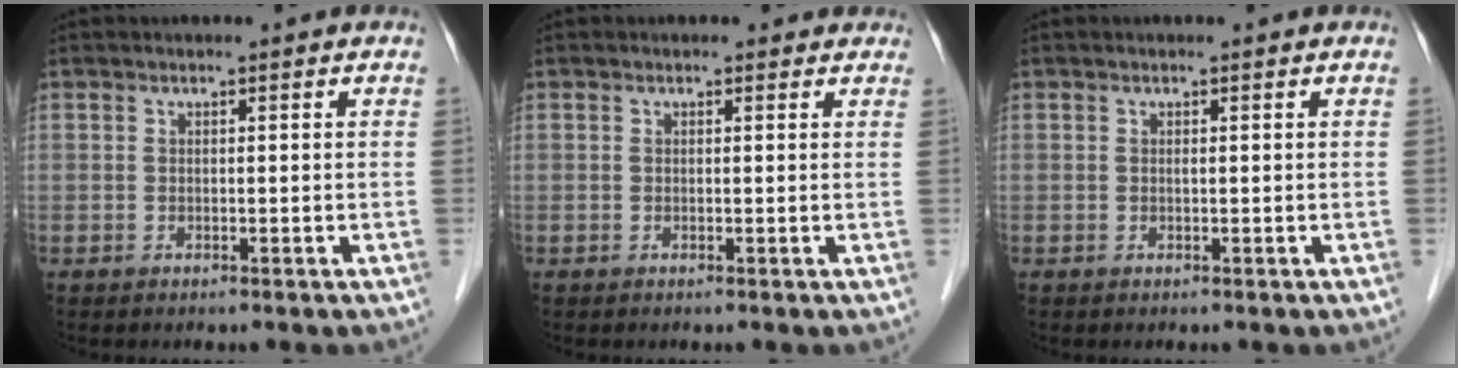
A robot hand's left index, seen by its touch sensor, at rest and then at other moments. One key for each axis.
{"total": 1.1, "fx": 0.9, "fy": 0.7, "fz": 0.2, "tx": -0.002, "ty": 0.000, "tz": -0.001}
{"total": 0.0}